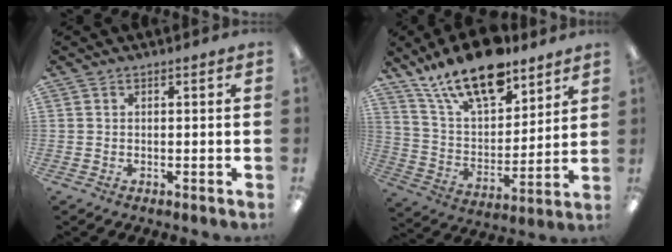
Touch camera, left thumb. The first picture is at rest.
{"total": 19.0, "force": [14.2, 7.7, 10.0], "torque": [-0.192, -0.072, 0.252]}